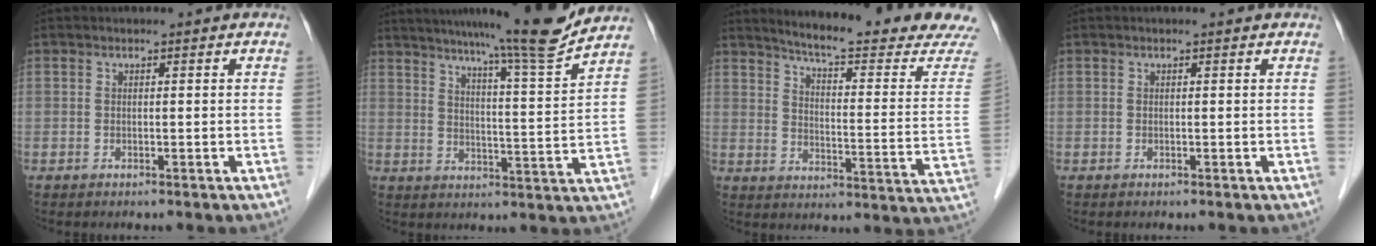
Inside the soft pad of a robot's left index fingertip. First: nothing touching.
{"total": 13.2, "force": [11.8, -1.9, 5.7], "torque": [-0.091, -0.030, 0.166]}
{"total": 20.6, "force": [19.2, -0.7, 7.3], "torque": [-0.113, -0.106, 0.233]}
{"total": 0.0}